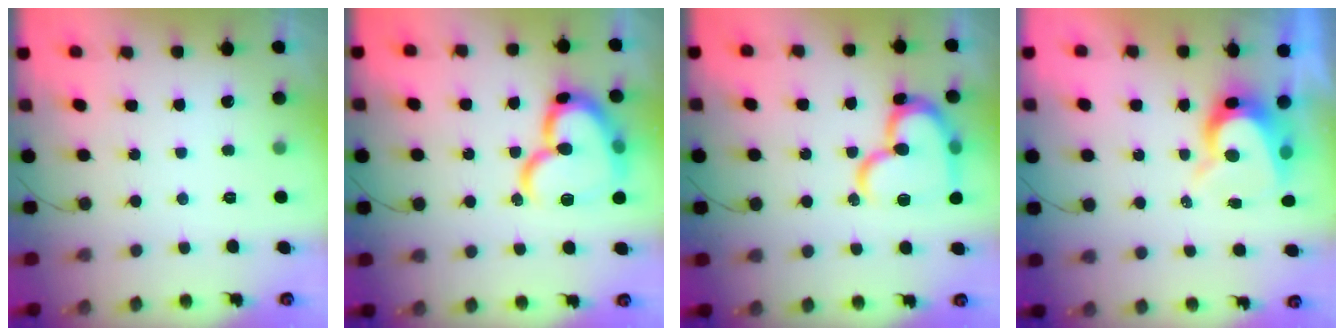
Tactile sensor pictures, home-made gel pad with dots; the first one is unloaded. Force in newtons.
{"total": 21.0, "press": 20.9, "slide": 2.3}
{"total": 19.4, "press": 19.3, "slide": 1.9}
{"total": 8.7, "press": 8.6, "slide": 0.7}